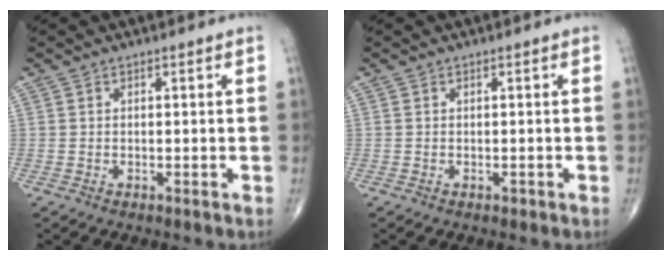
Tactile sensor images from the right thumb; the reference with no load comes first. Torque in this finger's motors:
{"motor_torque": [0.21, -0.07, 0.12, -0.18, -0.08]}